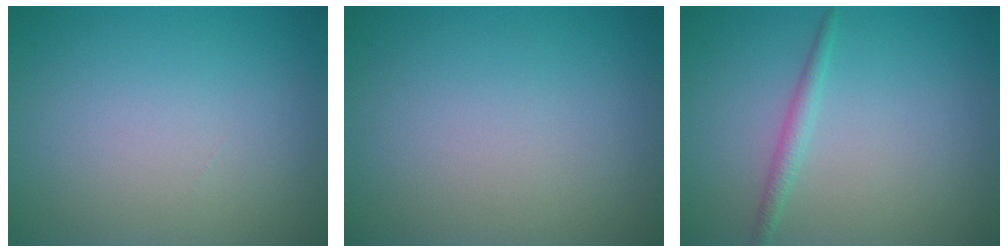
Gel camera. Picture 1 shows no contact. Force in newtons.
{"total": 0.0}
{"total": 1.4, "press": 1.4, "slide": 0.1}